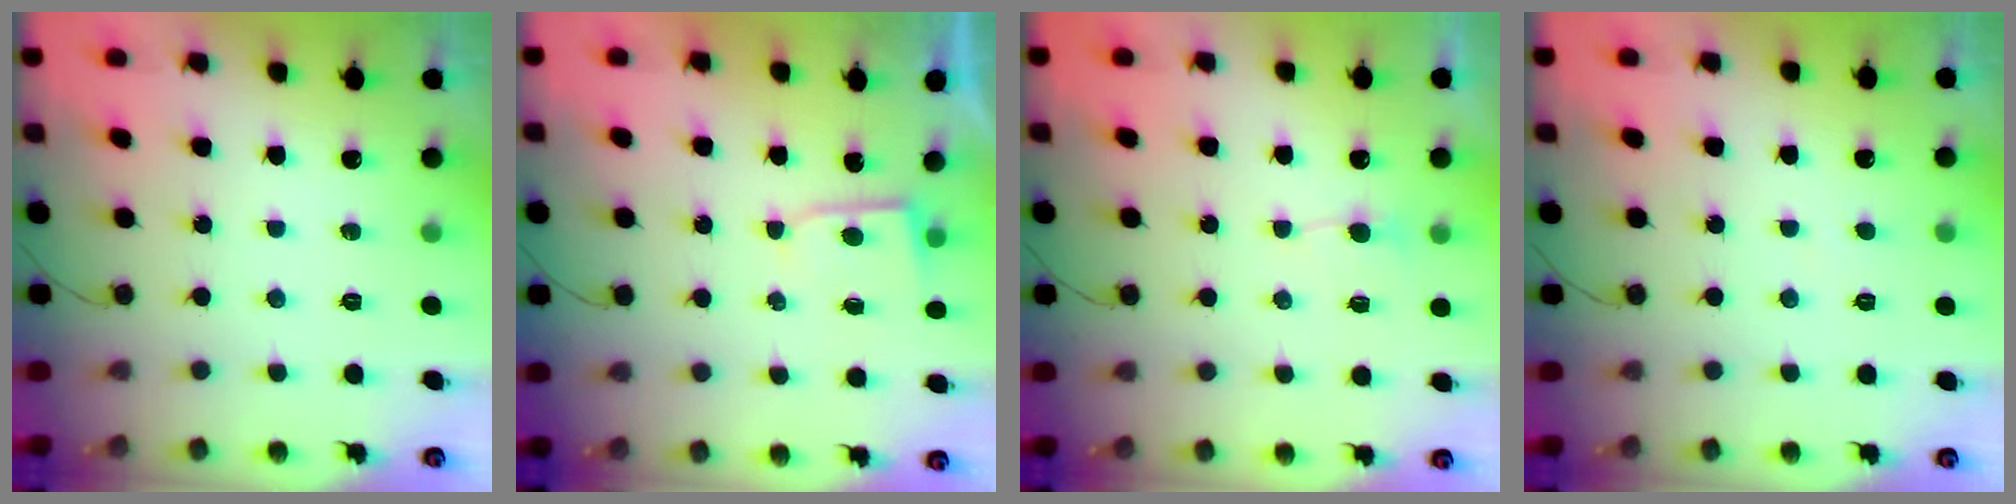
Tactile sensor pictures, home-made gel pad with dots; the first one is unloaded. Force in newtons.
{"total": 3.2, "press": 3.2, "slide": 0.2}
{"total": 2.7, "press": 2.7, "slide": 0.3}
{"total": 1.6, "press": 1.6, "slide": 0.2}